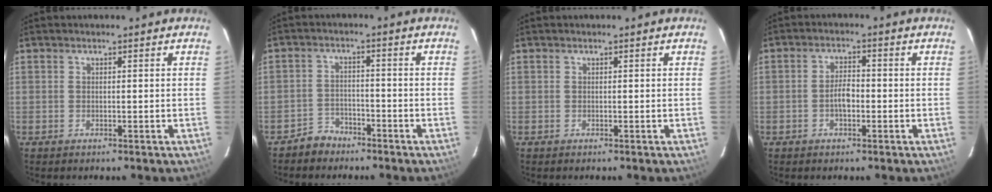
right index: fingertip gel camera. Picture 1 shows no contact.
{"total": 4.1, "force": [-3.3, 2.4, 0.0], "torque": [-0.008, 0.015, -0.060]}
{"total": 0.0}
{"total": 3.6, "force": [-1.1, 1.8, 3.0], "torque": [-0.057, 0.007, -0.016]}